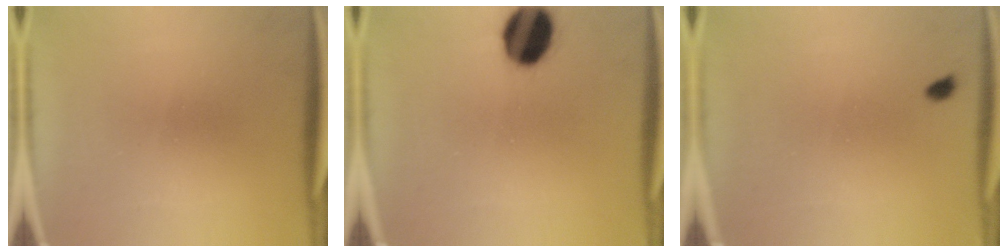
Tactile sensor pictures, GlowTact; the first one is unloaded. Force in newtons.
{"total": 12.7}
{"total": 0.7}